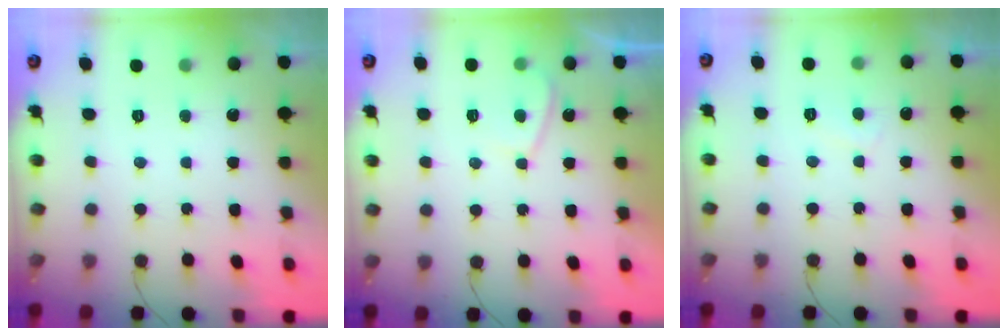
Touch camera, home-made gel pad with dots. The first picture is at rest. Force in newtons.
{"total": 2.8, "press": 2.8, "slide": 0.7}
{"total": 1.2, "press": 1.2, "slide": 0.3}